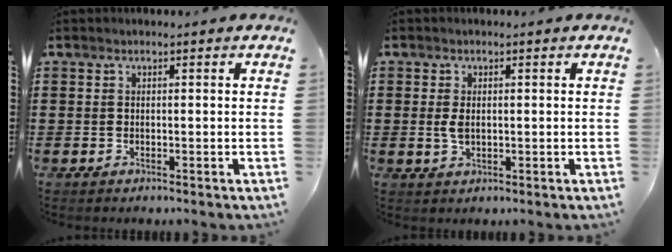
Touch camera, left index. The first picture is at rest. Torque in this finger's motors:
{"motor_torque": [0.27, 0.08, 0.23, 0.03]}